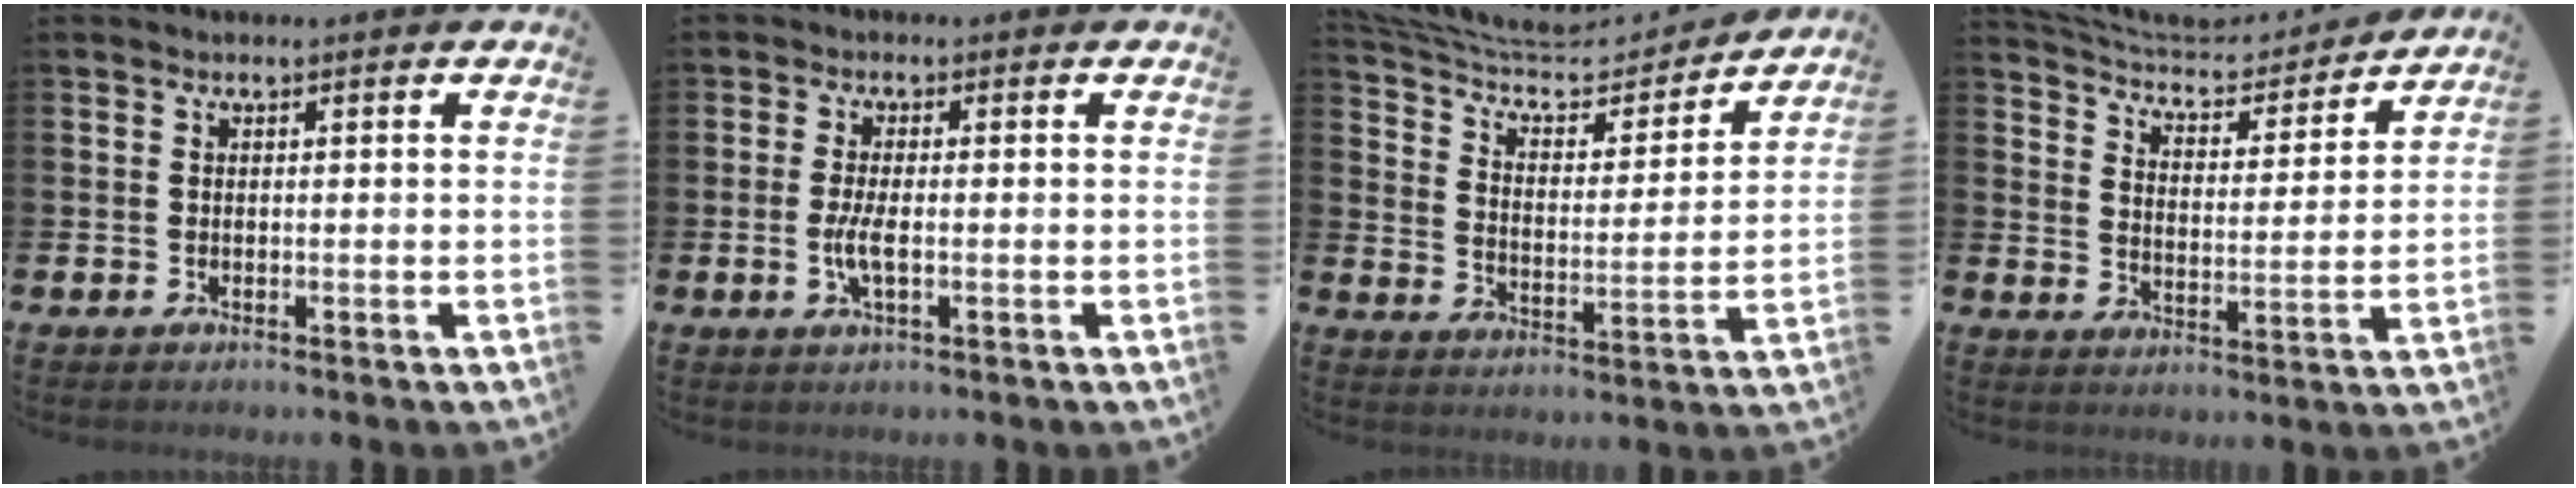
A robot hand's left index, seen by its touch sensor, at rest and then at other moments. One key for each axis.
{"total": 3.1, "fx": -0.6, "fy": 0.9, "fz": 2.9, "tx": -0.053, "ty": -0.004, "tz": -0.015}
{"total": 8.0, "fx": 7.2, "fy": 2.4, "fz": 2.6, "tx": -0.087, "ty": -0.051, "tz": 0.124}
{"total": 6.1, "fx": 5.7, "fy": 1.6, "fz": 1.1, "tx": -0.047, "ty": -0.050, "tz": 0.094}